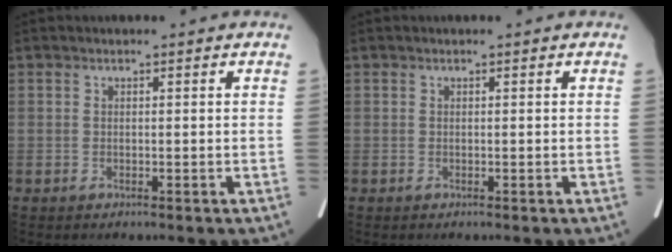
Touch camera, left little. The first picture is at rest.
{"total": 0.0}